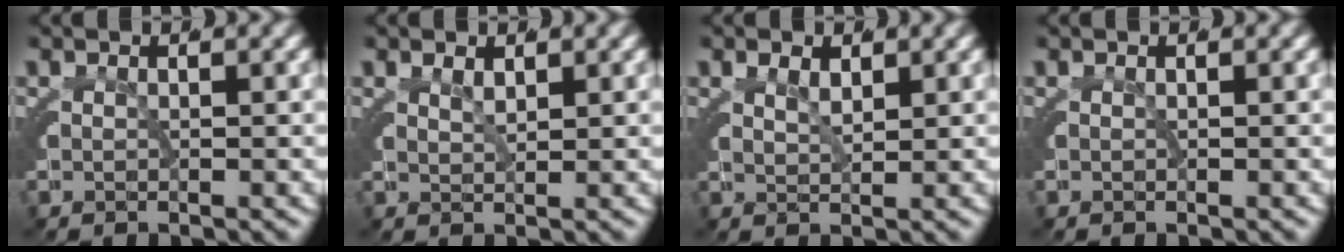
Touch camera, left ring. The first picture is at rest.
{"total": 0.6, "force": [0.5, -0.1, -0.1], "torque": [-0.003, -0.002, 0.011]}
{"total": 0.6, "force": [0.6, 0.3, 0.1], "torque": [-0.008, -0.004, 0.012]}
{"total": 0.0}